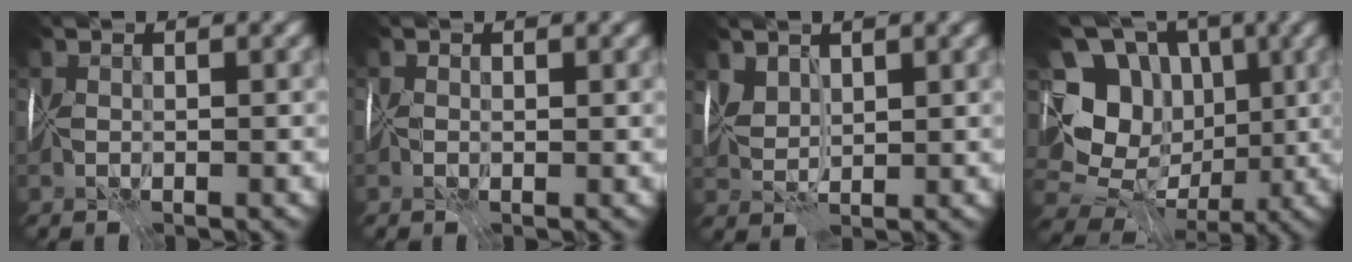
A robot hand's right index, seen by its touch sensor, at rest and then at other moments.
{"total": 0.0}
{"total": 1.9, "force": [1.8, -0.2, -0.2], "torque": [0.000, -0.003, 0.043]}
{"total": 12.2, "force": [1.8, 10.4, 6.1], "torque": [-0.129, 0.009, 0.034]}